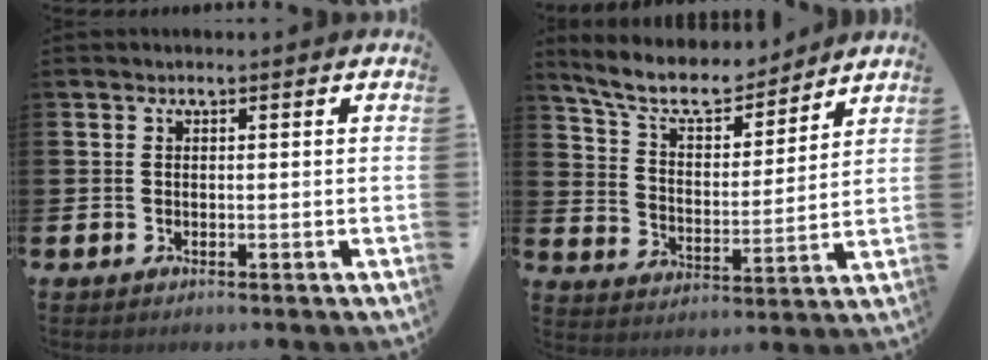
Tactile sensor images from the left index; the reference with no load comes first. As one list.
[{"total": 9.3, "force": [8.5, 2.5, 2.8], "torque": [-0.079, -0.060, 0.148]}]